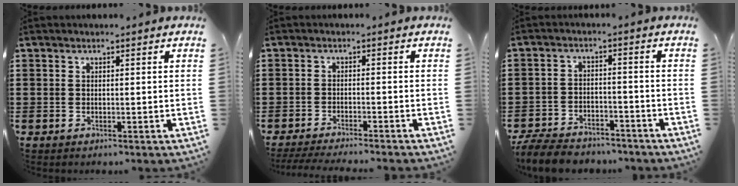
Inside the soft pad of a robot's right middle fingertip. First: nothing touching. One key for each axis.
{"total": 2.9, "fx": -2.7, "fy": -0.3, "fz": 0.8, "tx": -0.021, "ty": -0.007, "tz": -0.056}
{"total": 6.4, "fx": -6.1, "fy": 1.3, "fz": 1.5, "tx": -0.036, "ty": 0.008, "tz": -0.121}